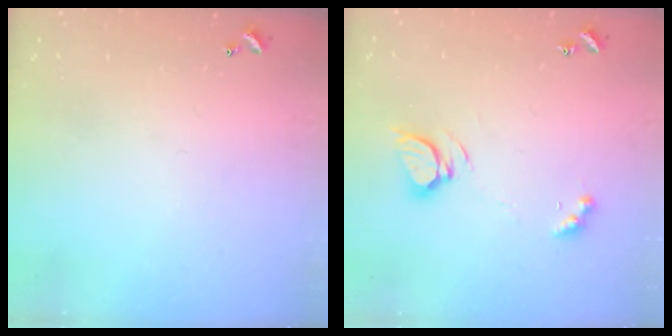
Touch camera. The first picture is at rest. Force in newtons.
{"total": 5.5, "press": 5.5, "slide": 0.7}